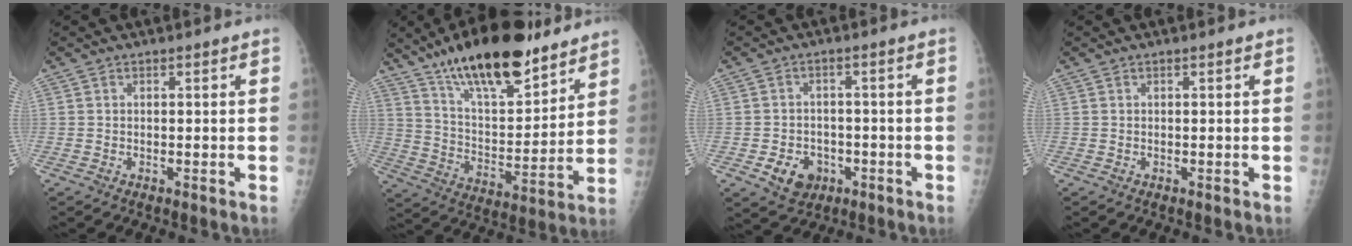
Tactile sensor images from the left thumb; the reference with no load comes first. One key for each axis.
{"total": 21.9, "fx": 15.9, "fy": 7.3, "fz": 13.1, "tx": -0.177, "ty": -0.075, "tz": 0.270}
{"total": 6.2, "fx": -2.4, "fy": 5.0, "fz": 2.8, "tx": -0.027, "ty": 0.014, "tz": -0.030}
{"total": 0.0}